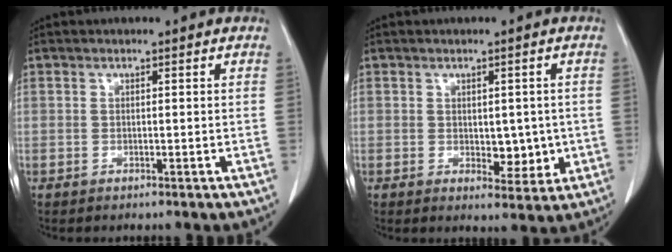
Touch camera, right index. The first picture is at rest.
{"total": 4.8, "force": [-0.2, 2.7, 4.0], "torque": [-0.044, -0.005, 0.007]}